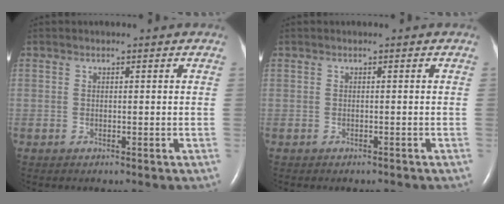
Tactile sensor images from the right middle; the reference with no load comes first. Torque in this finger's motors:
{"motor_torque": [0.02, -0.01, 0.01, 0.00]}